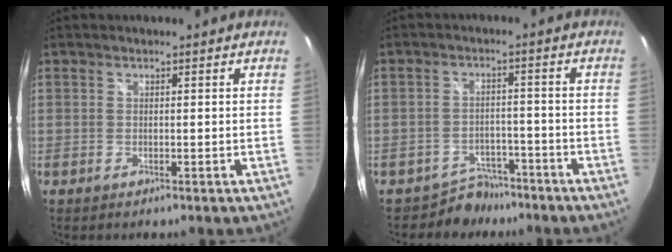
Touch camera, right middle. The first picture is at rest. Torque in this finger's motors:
{"motor_torque": [0.00, -0.15, -0.05, -0.02]}